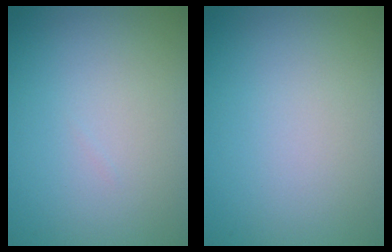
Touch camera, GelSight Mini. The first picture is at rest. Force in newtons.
{"total": 0.0}